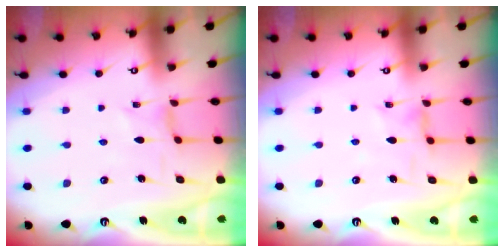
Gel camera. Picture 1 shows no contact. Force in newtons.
{"total": 3.0, "press": 2.9, "slide": 0.3}